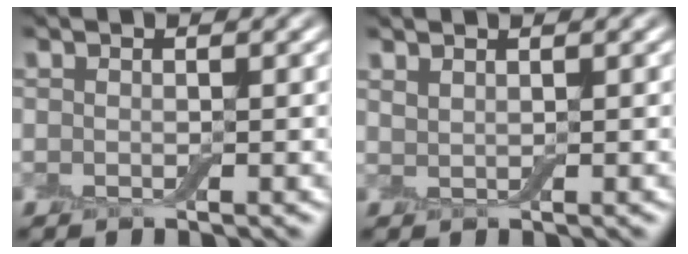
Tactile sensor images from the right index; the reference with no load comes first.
{"total": 0.9, "force": [0.8, 0.2, 0.3], "torque": [-0.009, 0.001, 0.017]}